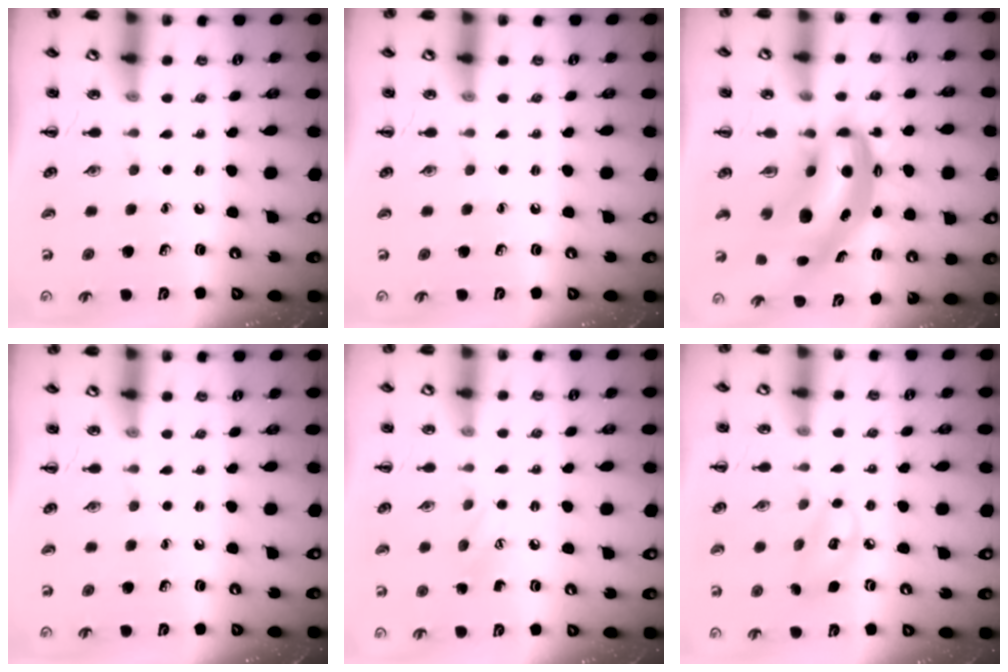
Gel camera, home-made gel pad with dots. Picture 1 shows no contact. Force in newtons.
{"total": 0.0}
{"total": 11.1, "press": 10.8, "slide": 2.5}
{"total": 0.0}
{"total": 6.2, "press": 6.0, "slide": 1.5}
{"total": 7.1, "press": 7.0, "slide": 1.2}